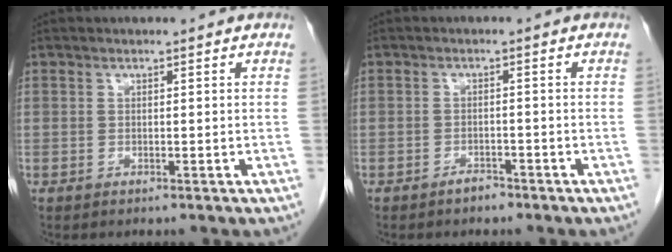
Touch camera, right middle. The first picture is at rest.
{"total": 1.6, "force": [-1.4, 0.6, 0.6], "torque": [-0.014, 0.000, -0.021]}